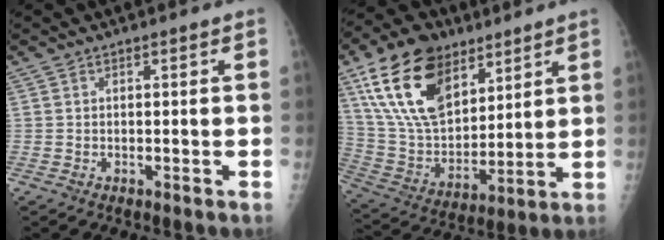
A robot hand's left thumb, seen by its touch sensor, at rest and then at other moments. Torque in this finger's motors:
{"motor_torque": [2.39, 2.23, 1.82, -0.95, 0.65]}